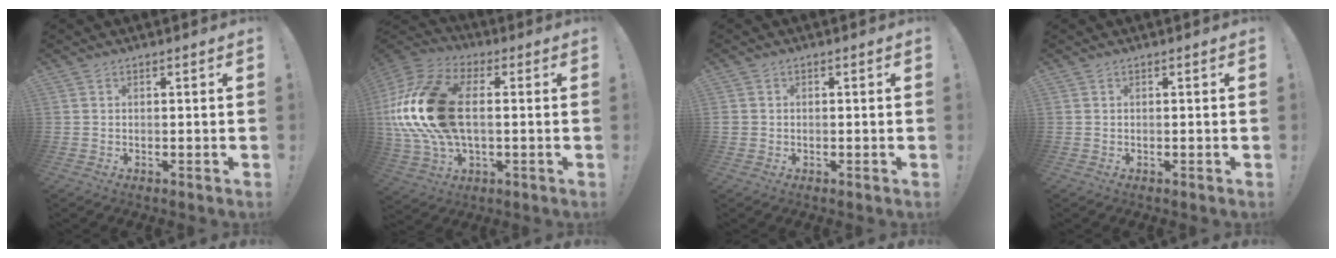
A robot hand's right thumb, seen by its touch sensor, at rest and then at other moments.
{"total": 23.0, "force": [1.4, 13.8, 18.3], "torque": [-0.349, 0.015, 0.034]}
{"total": 1.2, "force": [-0.3, 1.1, 0.3], "torque": [-0.007, 0.004, -0.006]}
{"total": 0.0}